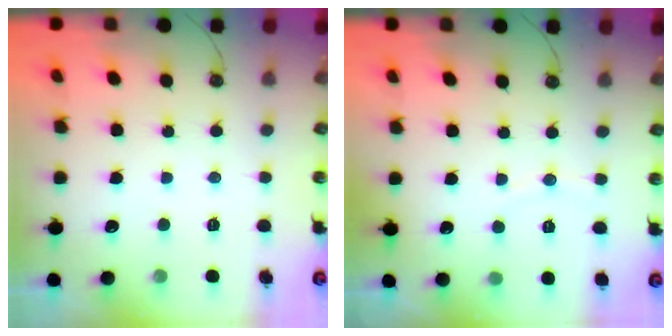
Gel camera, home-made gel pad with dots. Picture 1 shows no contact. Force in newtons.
{"total": 3.1, "press": 3.0, "slide": 0.4}